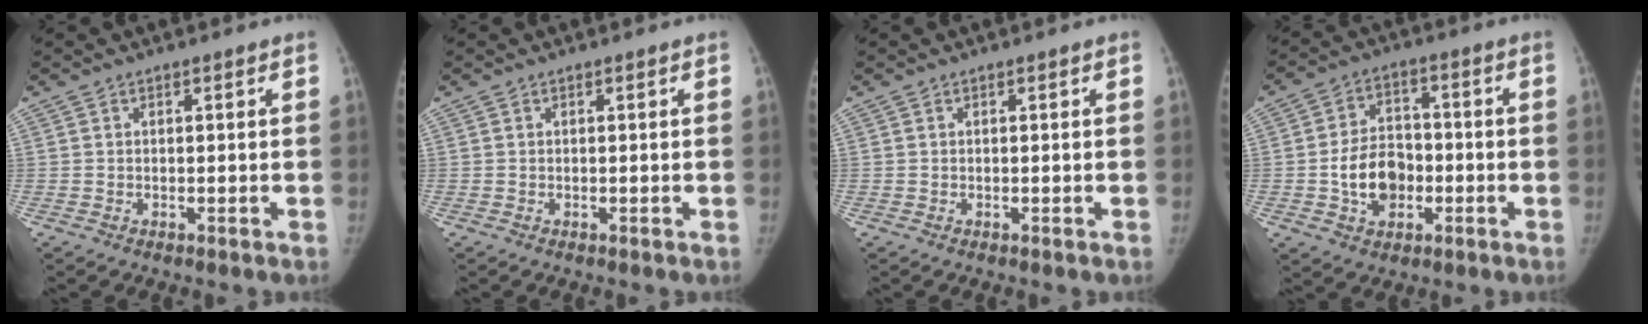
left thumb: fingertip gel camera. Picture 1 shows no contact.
{"total": 0.0}
{"total": 0.0}
{"total": 10.2, "force": [-2.3, 7.6, 6.4], "torque": [-0.085, 0.020, -0.039]}